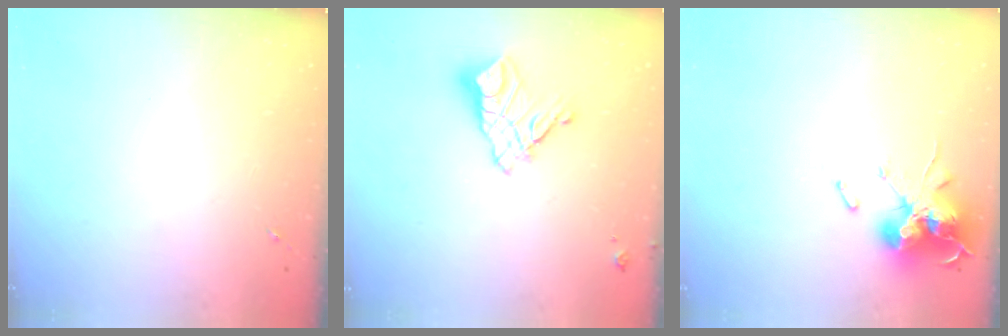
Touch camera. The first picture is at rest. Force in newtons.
{"total": 12.6, "press": 12.5, "slide": 1.1}
{"total": 16.7, "press": 16.7, "slide": 0.1}